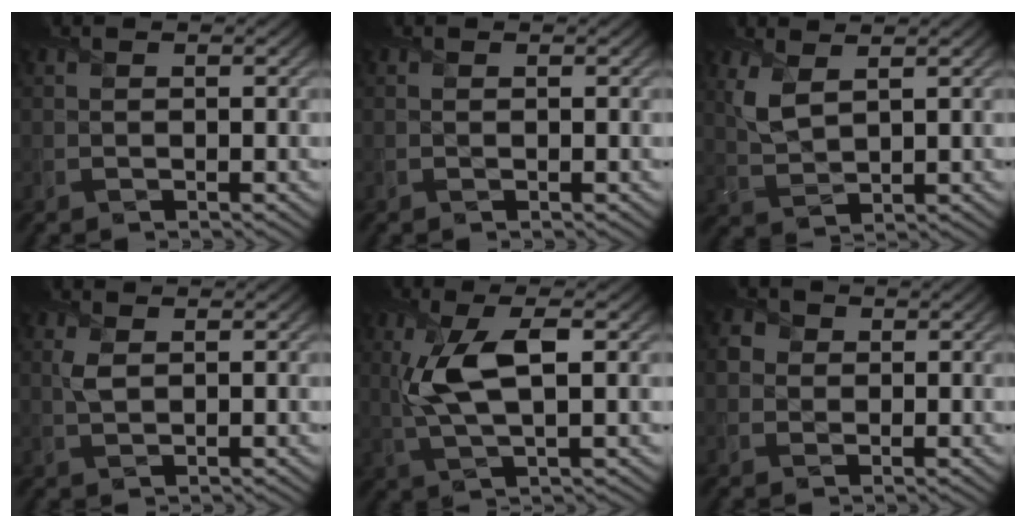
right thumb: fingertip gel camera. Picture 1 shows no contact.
{"total": 0.0}
{"total": 4.1, "force": [2.2, 1.9, 2.8], "torque": [-0.080, -0.003, 0.050]}
{"total": 1.7, "force": [0.7, 0.9, 1.3], "torque": [-0.035, -0.002, 0.016]}
{"total": 8.0, "force": [1.3, 2.8, 7.4], "torque": [-0.165, 0.002, 0.024]}
{"total": 2.0, "force": [0.2, 2.0, 0.2], "torque": [-0.007, 0.000, 0.003]}